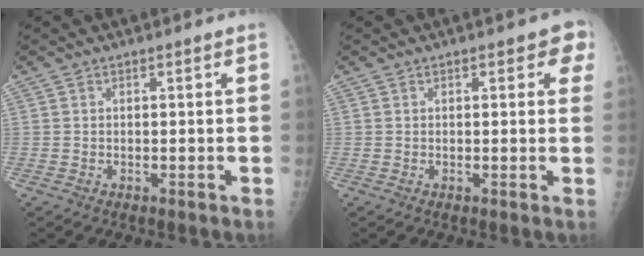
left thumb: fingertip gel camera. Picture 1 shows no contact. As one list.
[{"total": 3.9, "force": [1.6, 1.9, 2.9], "torque": [-0.008, -0.001, 0.010]}]